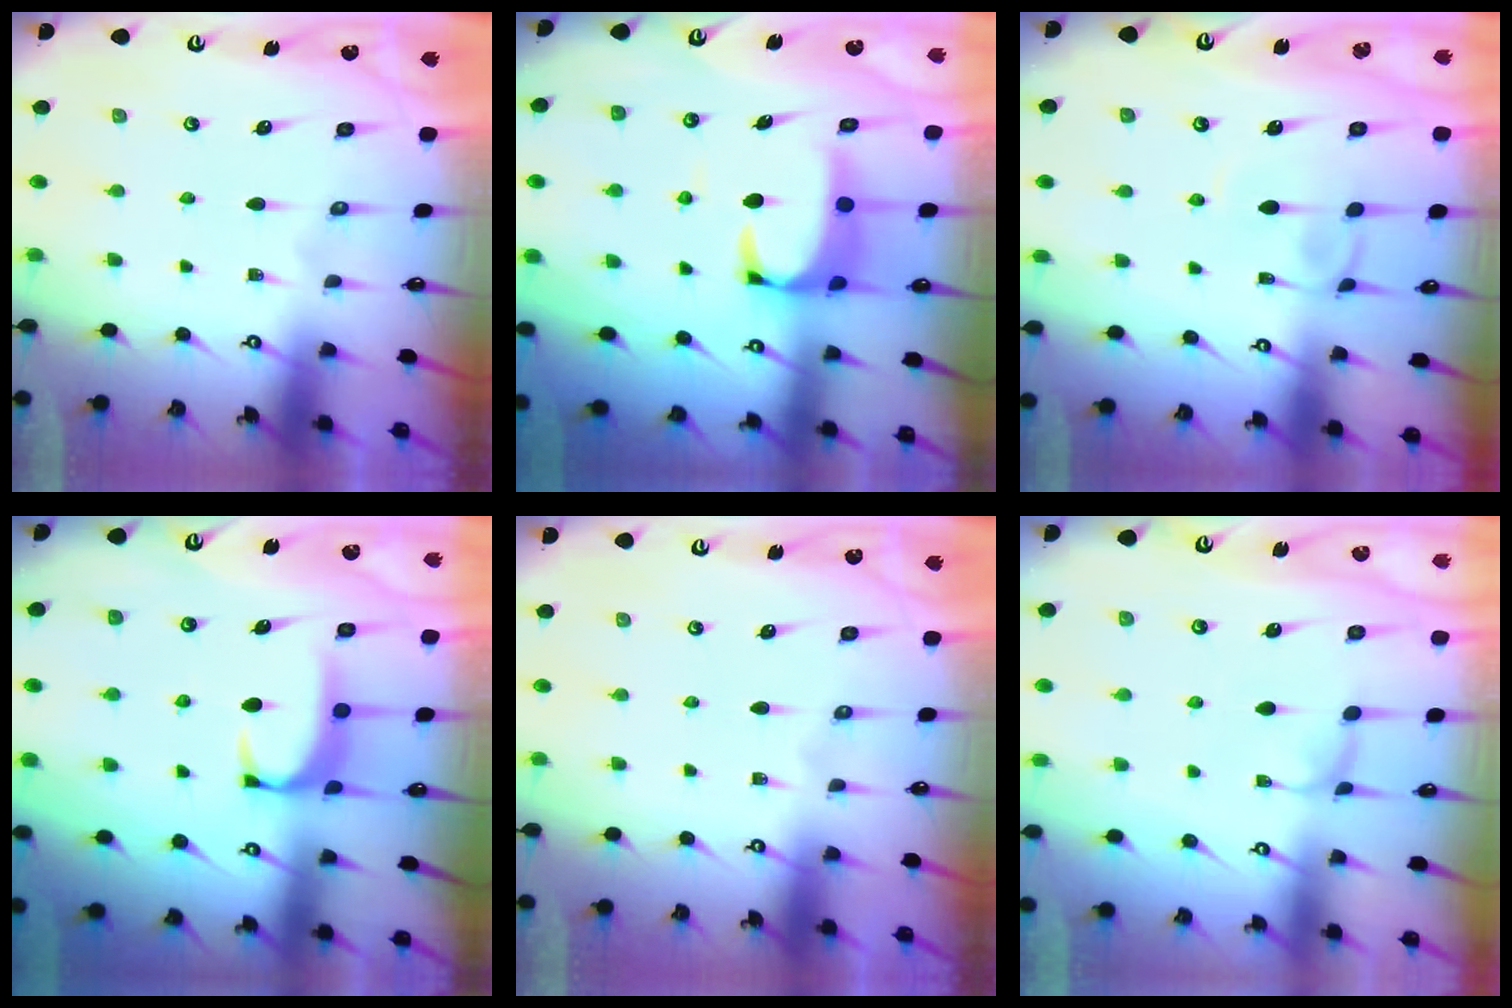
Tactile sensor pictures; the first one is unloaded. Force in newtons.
{"total": 3.8, "press": 3.7, "slide": 0.7}
{"total": 2.7, "press": 2.7, "slide": 0.2}
{"total": 1.4, "press": 1.4, "slide": 0.3}
{"total": 0.0}
{"total": 2.4, "press": 2.4, "slide": 0.4}